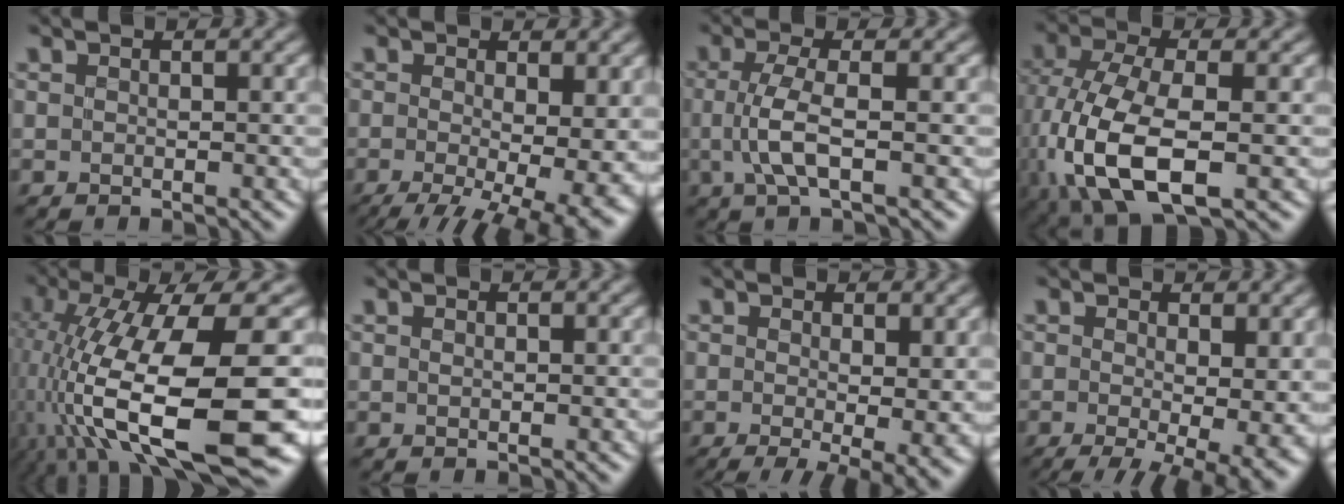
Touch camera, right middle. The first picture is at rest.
{"total": 11.5, "force": [-2.3, 4.7, 10.3], "torque": [-0.135, -0.026, -0.010]}
{"total": 3.6, "force": [-0.7, 1.0, 3.4], "torque": [-0.077, -0.006, -0.013]}
{"total": 10.3, "force": [-3.0, 5.1, 8.4], "torque": [-0.191, -0.015, -0.058]}
{"total": 14.9, "force": [-3.6, 5.1, 13.6], "torque": [-0.264, -0.021, -0.049]}
{"total": 0.0}
{"total": 5.0, "force": [-0.5, 1.3, 4.8], "torque": [-0.068, -0.023, -0.003]}
{"total": 7.6, "force": [-1.1, 2.5, 7.1], "torque": [-0.090, -0.021, -0.009]}